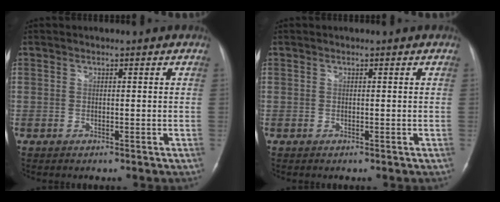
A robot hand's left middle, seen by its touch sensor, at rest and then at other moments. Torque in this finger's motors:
{"motor_torque": [-0.06, -0.02, 0.06, 0.00]}